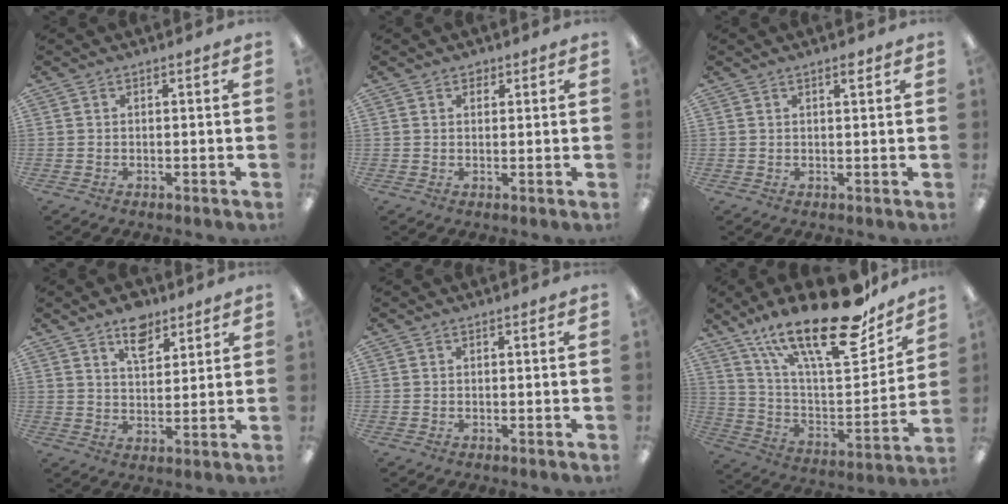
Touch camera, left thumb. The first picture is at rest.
{"total": 1.6, "force": [1.2, 1.0, 0.4], "torque": [-0.001, -0.001, 0.020]}
{"total": 1.8, "force": [1.3, 0.4, 1.1], "torque": [-0.016, -0.002, 0.021]}
{"total": 8.1, "force": [5.3, 4.6, 3.9], "torque": [-0.045, -0.024, 0.091]}
{"total": 0.0}
{"total": 27.2, "force": [18.7, 8.8, 17.8], "torque": [-0.269, -0.114, 0.312]}